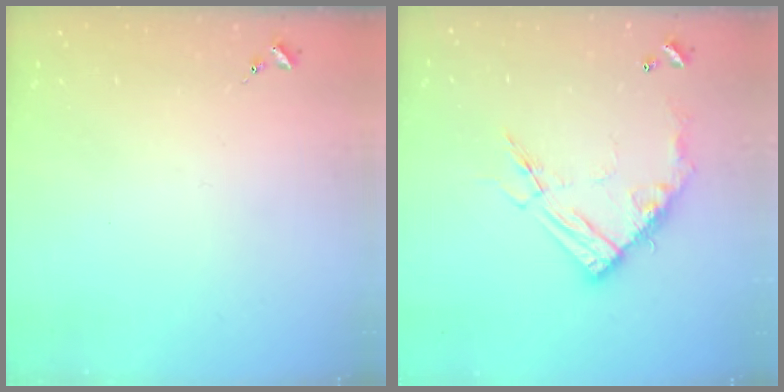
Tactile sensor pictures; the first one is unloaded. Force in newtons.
{"total": 16.0, "press": 15.9, "slide": 1.5}